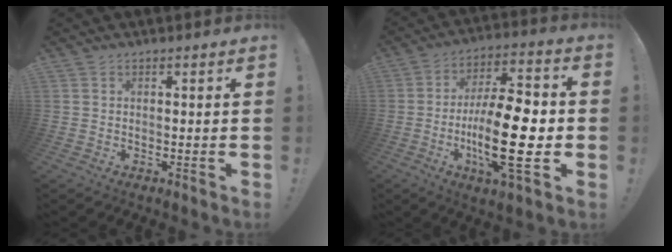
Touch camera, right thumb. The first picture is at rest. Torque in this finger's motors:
{"motor_torque": [2.23, 2.77, 1.36, -1.01, 0.33]}